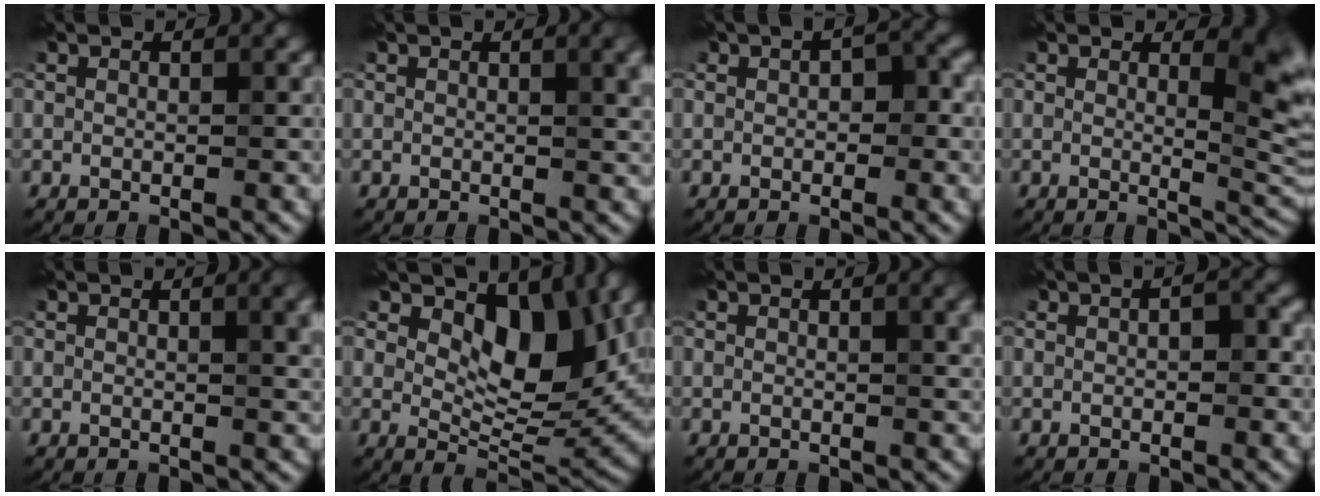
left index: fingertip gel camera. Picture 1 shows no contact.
{"total": 4.2, "force": [1.4, 1.7, 3.6], "torque": [-0.036, 0.003, 0.025]}
{"total": 2.7, "force": [0.0, 1.8, 2.0], "torque": [-0.027, 0.002, -0.005]}
{"total": 4.6, "force": [1.4, 1.6, 4.1], "torque": [-0.040, -0.008, 0.022]}
{"total": 4.3, "force": [1.4, 1.7, 3.7], "torque": [-0.036, 0.003, 0.024]}
{"total": 8.0, "force": [3.2, 4.3, 5.9], "torque": [-0.081, -0.020, 0.053]}
{"total": 3.3, "force": [1.2, 1.2, 2.8], "torque": [-0.033, 0.004, 0.018]}
{"total": 2.1, "force": [0.2, 1.3, 1.7], "torque": [-0.022, 0.004, 0.001]}